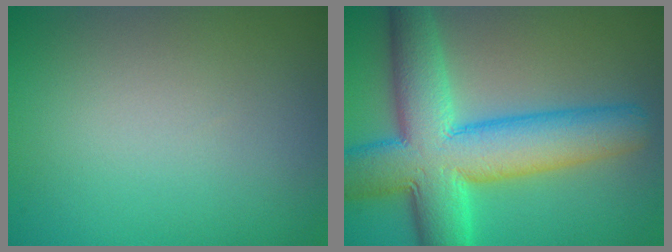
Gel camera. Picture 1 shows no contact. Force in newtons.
{"total": 11.2, "press": 11.2, "slide": 0.3}